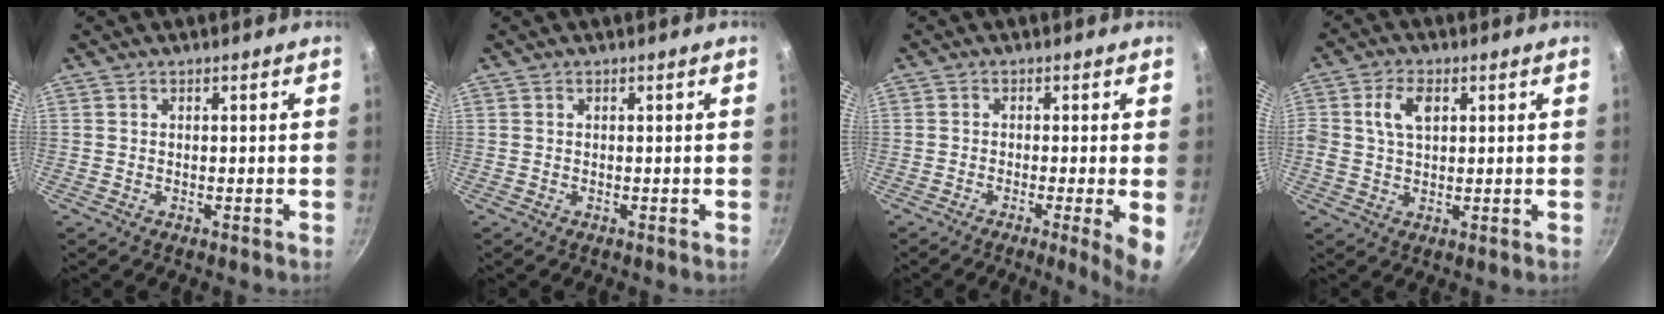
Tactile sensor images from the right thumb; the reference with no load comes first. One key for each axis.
{"total": 0.0}
{"total": 5.9, "fx": -1.4, "fy": 0.4, "fz": 5.7, "tx": -0.078, "ty": -0.004, "tz": -0.023}
{"total": 5.8, "fx": 1.6, "fy": 3.6, "fz": 4.3, "tx": -0.070, "ty": 0.003, "tz": 0.027}